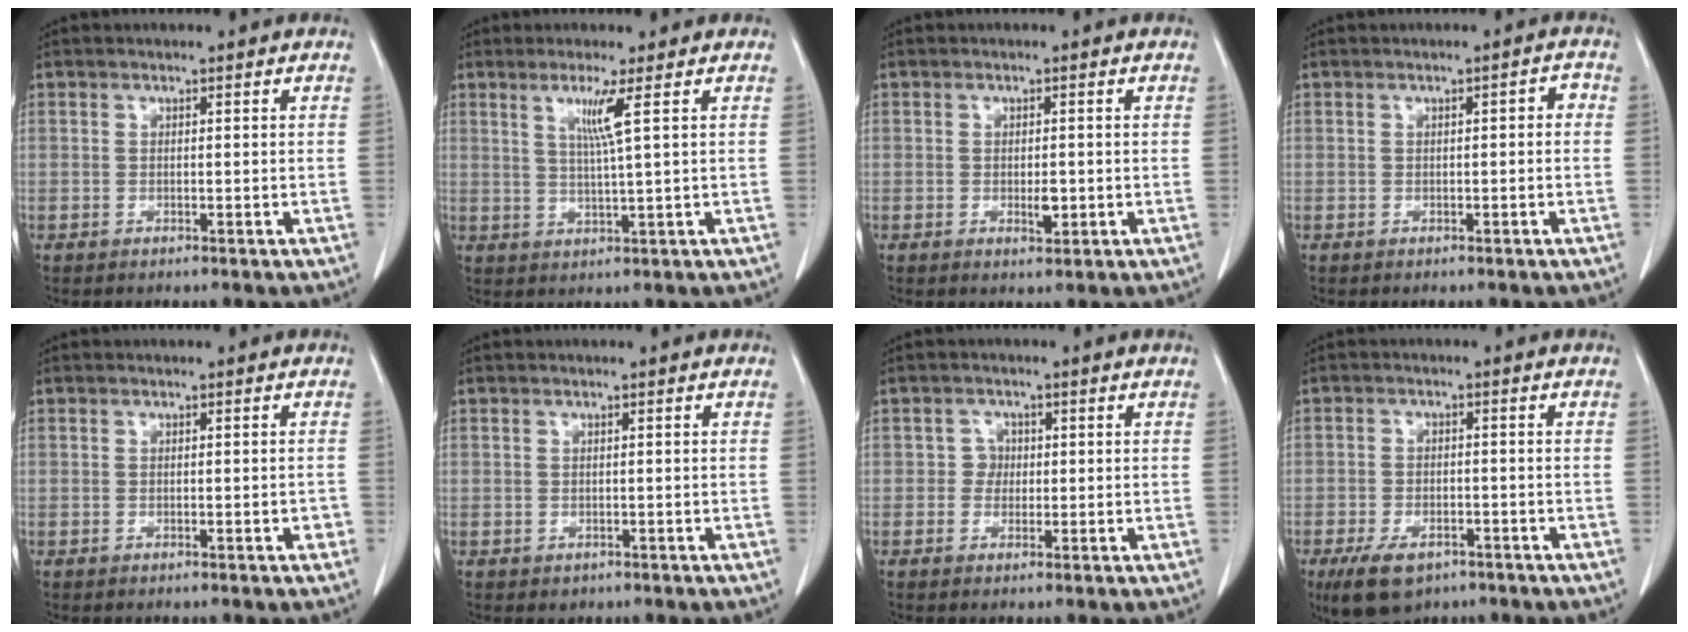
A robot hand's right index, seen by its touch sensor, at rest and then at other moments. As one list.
[{"total": 4.2, "force": [1.7, -1.3, 3.6], "torque": [-0.074, -0.009, 0.035]}, {"total": 1.9, "force": [-0.4, 0.8, 1.7], "torque": [-0.029, -0.002, -0.002]}, {"total": 1.4, "force": [0.0, 0.5, 1.3], "torque": [-0.013, 0.006, -0.001]}, {"total": 1.0, "force": [-0.4, 0.2, 0.8], "torque": [-0.008, 0.002, -0.005]}, {"total": 0.9, "force": [-0.4, 0.8, 0.2], "torque": [-0.003, 0.003, 0.000]}, {"total": 1.8, "force": [0.0, 1.8, 0.4], "torque": [0.000, 0.005, -0.003]}, {"total": 7.4, "force": [-4.8, 3.7, 4.2], "torque": [-0.077, -0.005, -0.073]}]